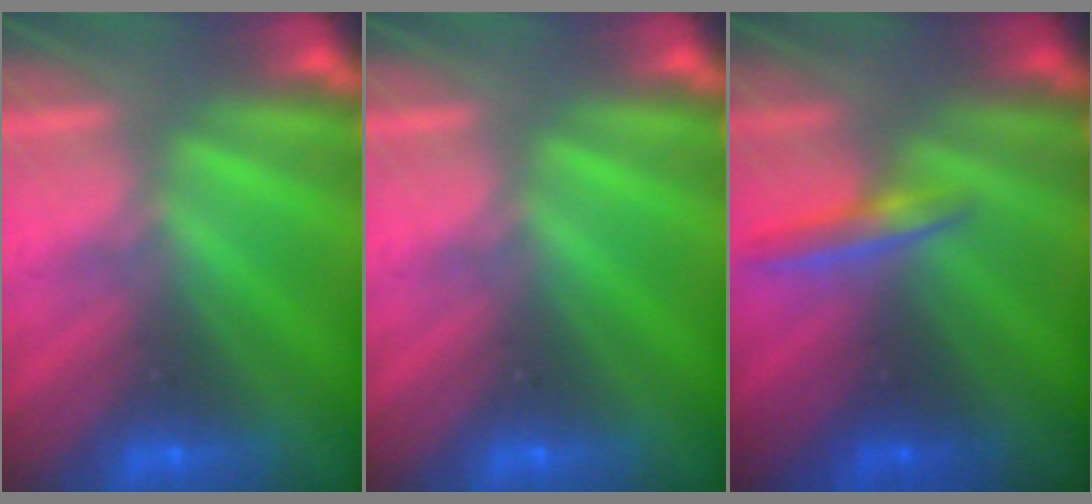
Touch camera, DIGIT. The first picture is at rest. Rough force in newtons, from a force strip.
{"total": 0.0}
{"total": 1.7}